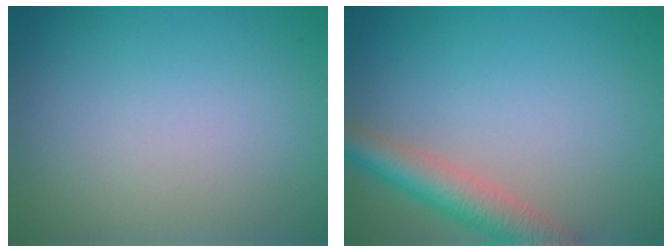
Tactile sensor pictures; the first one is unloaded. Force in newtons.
{"total": 4.5, "press": 4.5, "slide": 0.2}